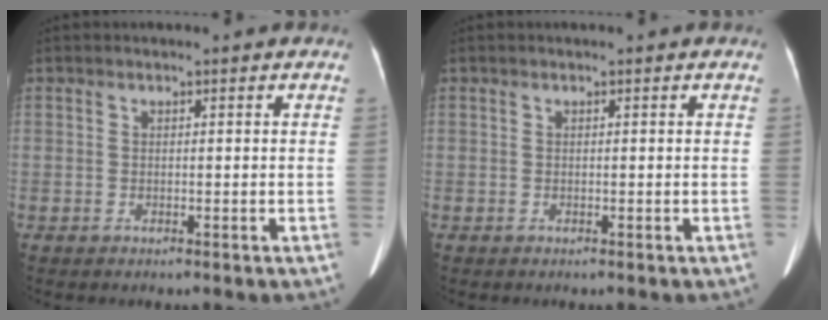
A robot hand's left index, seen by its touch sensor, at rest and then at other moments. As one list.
[{"total": 0.0}]